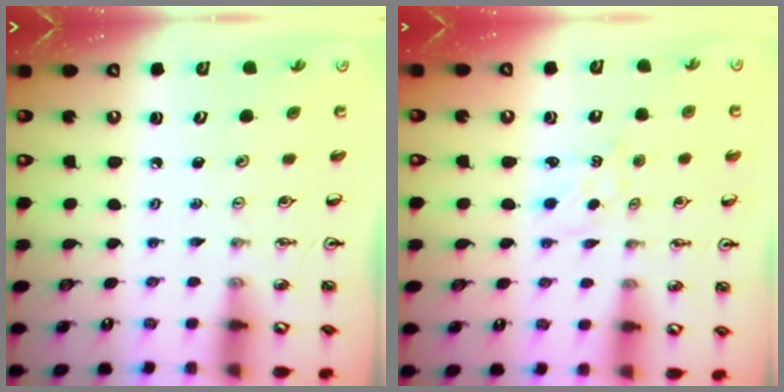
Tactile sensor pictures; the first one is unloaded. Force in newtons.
{"total": 2.3, "press": 2.3, "slide": 0.4}